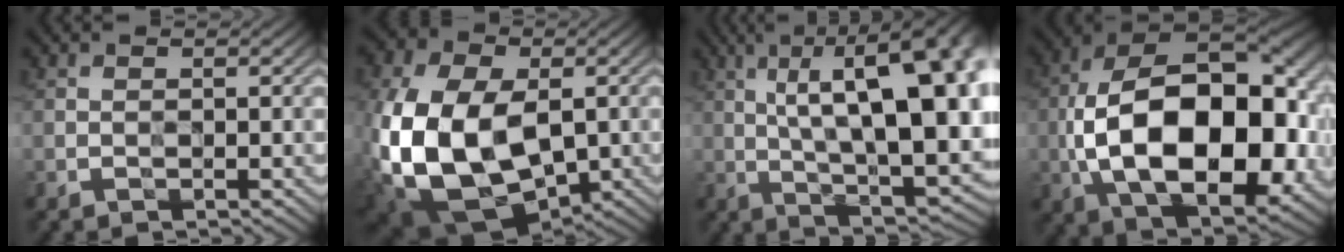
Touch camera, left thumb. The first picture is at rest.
{"total": 18.1, "force": [-2.8, 12.1, 13.1], "torque": [-0.299, -0.045, -0.030]}
{"total": 21.3, "force": [4.4, 8.5, 19.0], "torque": [-0.265, 0.047, 0.073]}
{"total": 21.1, "force": [-2.4, 12.0, 17.2], "torque": [-0.318, -0.018, -0.031]}